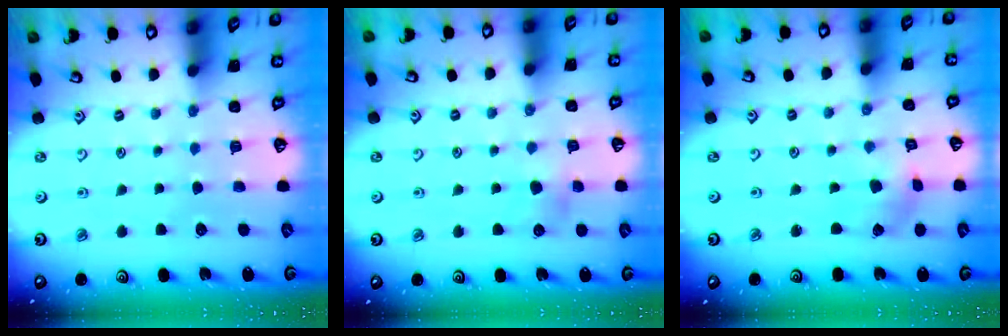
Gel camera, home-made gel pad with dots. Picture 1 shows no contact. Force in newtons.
{"total": 4.1, "press": 4.0, "slide": 1.0}
{"total": 2.6, "press": 2.6, "slide": 0.4}